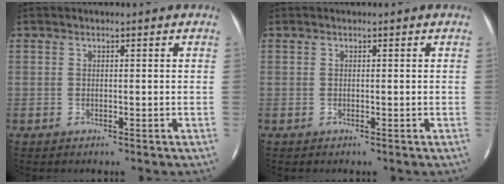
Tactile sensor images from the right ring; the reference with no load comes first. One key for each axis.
{"total": 0.0}